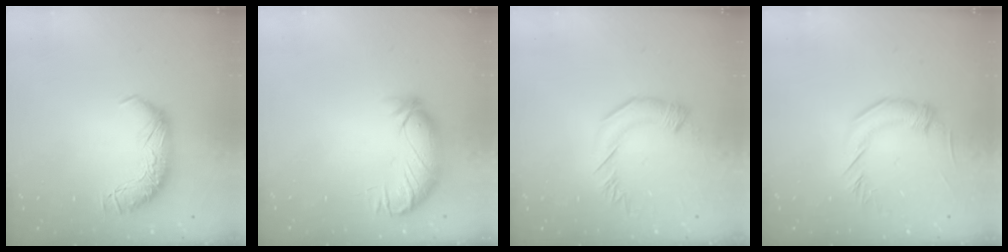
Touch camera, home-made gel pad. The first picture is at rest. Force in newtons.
{"total": 3.7, "press": 3.1, "slide": 2.0}
{"total": 2.8, "press": 2.7, "slide": 0.5}
{"total": 2.5, "press": 2.1, "slide": 1.4}